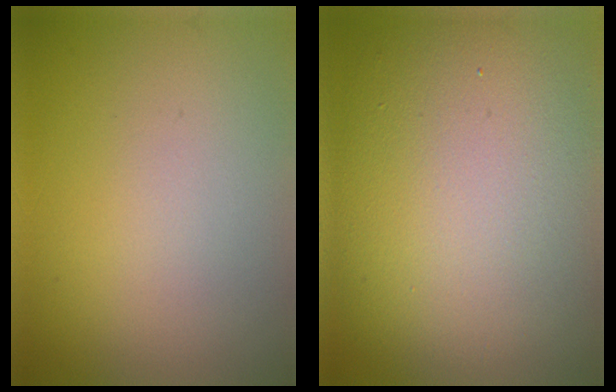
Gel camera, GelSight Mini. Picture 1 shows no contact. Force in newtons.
{"total": 15.4, "press": 15.4, "slide": 0.8}